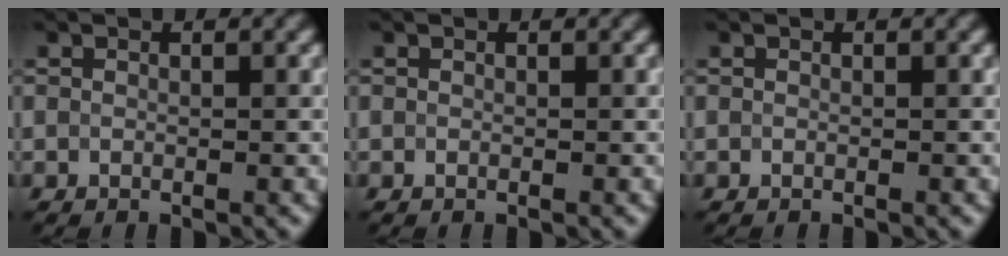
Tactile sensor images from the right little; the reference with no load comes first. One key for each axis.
{"total": 0.0}
{"total": 0.0}